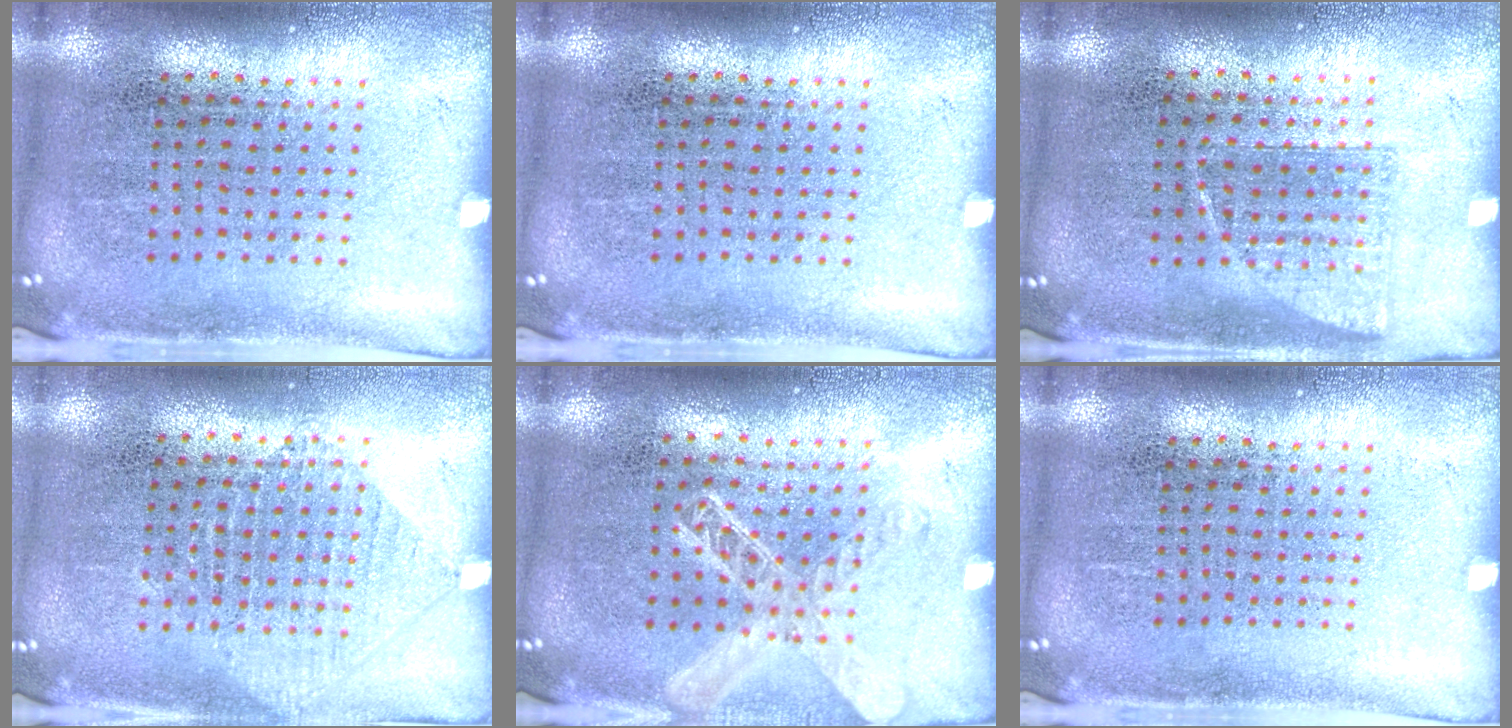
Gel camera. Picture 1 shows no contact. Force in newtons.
{"total": 0.0}
{"total": 0.7, "press": 0.7, "slide": 0.2}
{"total": 0.9, "press": 0.9, "slide": 0.2}
{"total": 1.3, "press": 1.2, "slide": 0.5}
{"total": 0.0}